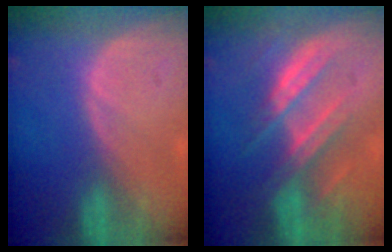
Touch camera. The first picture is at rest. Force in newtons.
{"total": 7.9, "press": 7.3, "slide": 2.9}